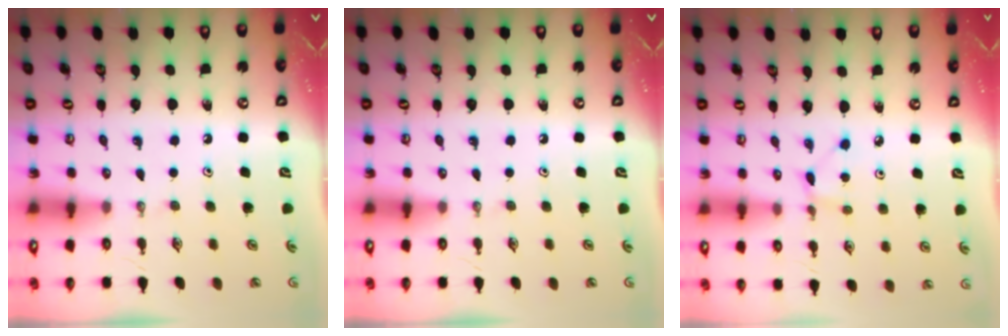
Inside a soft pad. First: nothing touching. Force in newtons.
{"total": 0.0}
{"total": 2.7, "press": 2.7, "slide": 0.3}